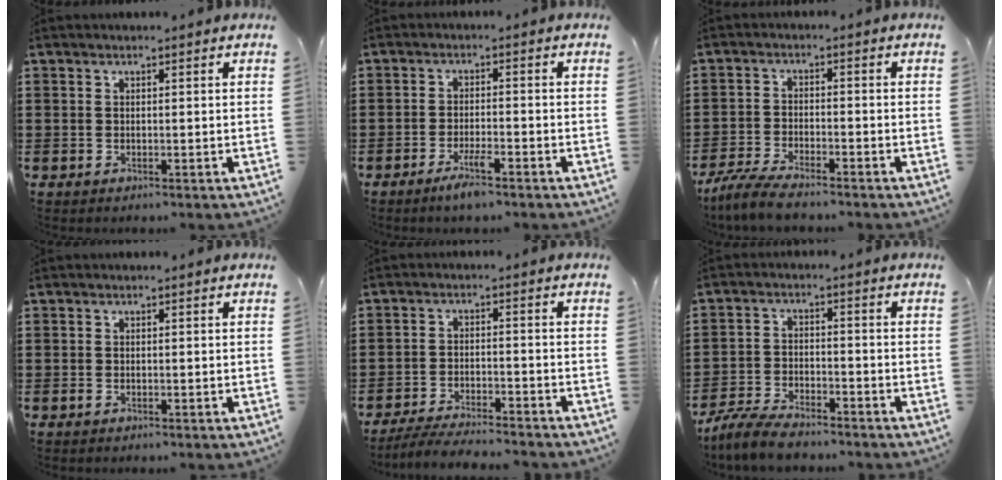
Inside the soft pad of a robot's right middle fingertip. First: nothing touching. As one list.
[{"total": 3.6, "force": [-2.5, 0.4, 2.6], "torque": [-0.056, -0.002, -0.048]}, {"total": 4.8, "force": [-4.4, 0.5, 1.9], "torque": [-0.053, -0.009, -0.088]}, {"total": 0.5, "force": [-0.3, 0.2, 0.3], "torque": [-0.008, -0.003, -0.006]}, {"total": 4.7, "force": [-4.5, 0.2, 1.3], "torque": [-0.028, -0.004, -0.091]}, {"total": 5.6, "force": [-5.2, 0.9, 1.9], "torque": [-0.050, 0.001, -0.104]}]